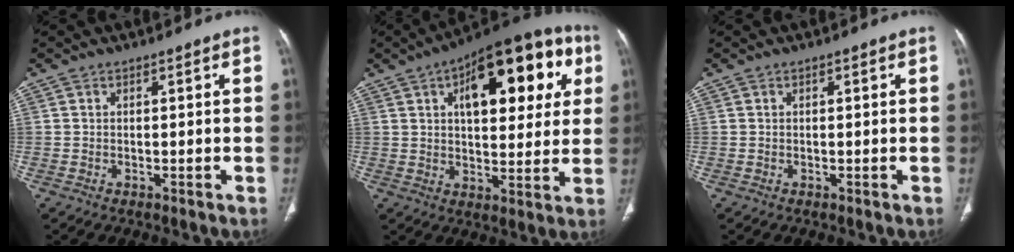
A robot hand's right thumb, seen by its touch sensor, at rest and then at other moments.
{"total": 23.7, "force": [8.1, 11.1, 19.3], "torque": [-0.229, 0.010, 0.111]}
{"total": 0.6, "force": [0.2, 0.2, 0.5], "torque": [-0.011, 0.001, 0.004]}